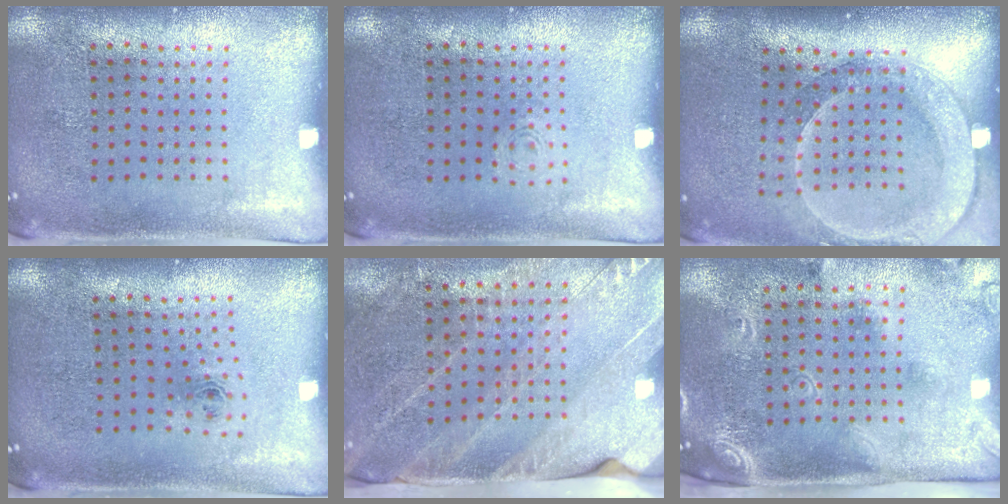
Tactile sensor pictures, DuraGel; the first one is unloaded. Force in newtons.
{"total": 0.7, "press": 0.7, "slide": 0.2}
{"total": 2.3, "press": 1.8, "slide": 1.4}
{"total": 0.9, "press": 0.4, "slide": 0.8}
{"total": 3.4, "press": 2.9, "slide": 1.8}
{"total": 2.5, "press": 1.7, "slide": 1.9}